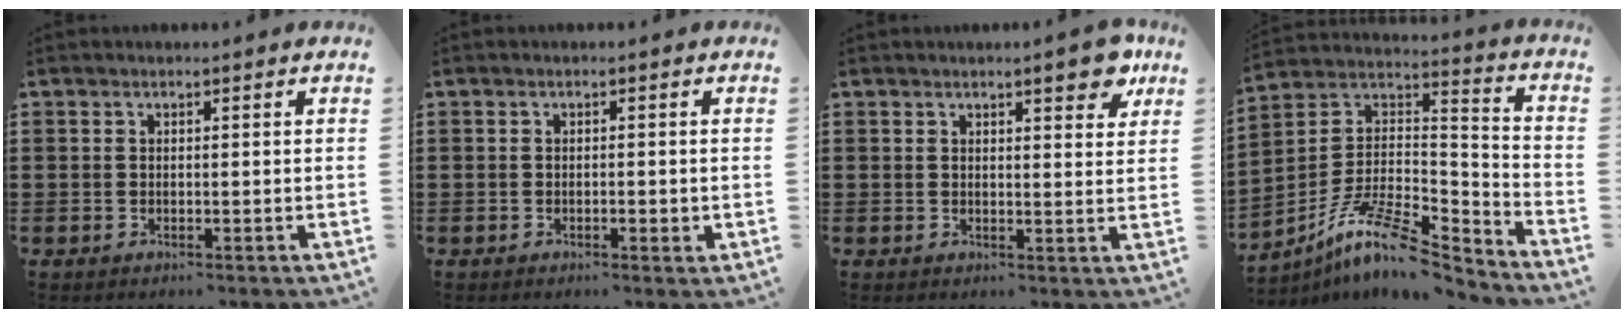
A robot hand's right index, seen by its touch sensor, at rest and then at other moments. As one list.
[{"total": 1.4, "force": [-0.5, 0.3, 1.3], "torque": [-0.024, -0.003, -0.008]}, {"total": 5.1, "force": [3.4, 1.3, 3.6], "torque": [-0.046, -0.005, 0.053]}, {"total": 11.8, "force": [-8.7, 3.2, 7.3], "torque": [-0.144, 0.018, -0.170]}]